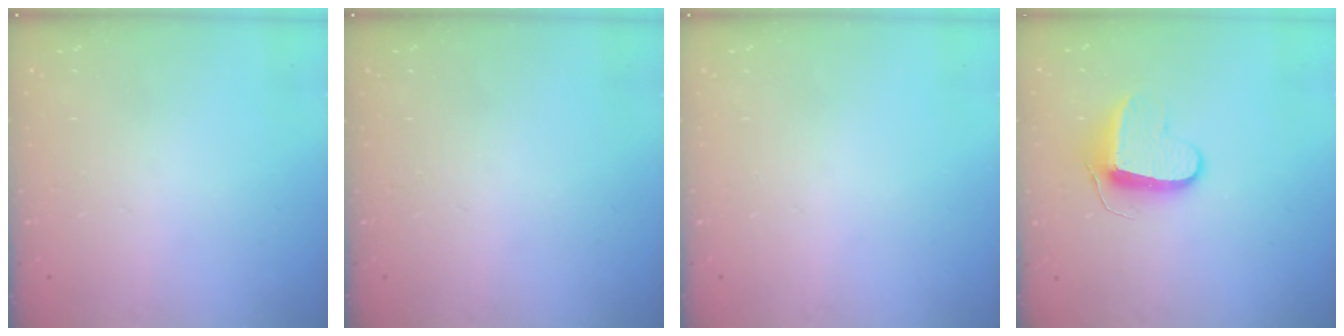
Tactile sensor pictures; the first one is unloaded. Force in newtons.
{"total": 0.0}
{"total": 0.0}
{"total": 9.5, "press": 9.5, "slide": 0.7}